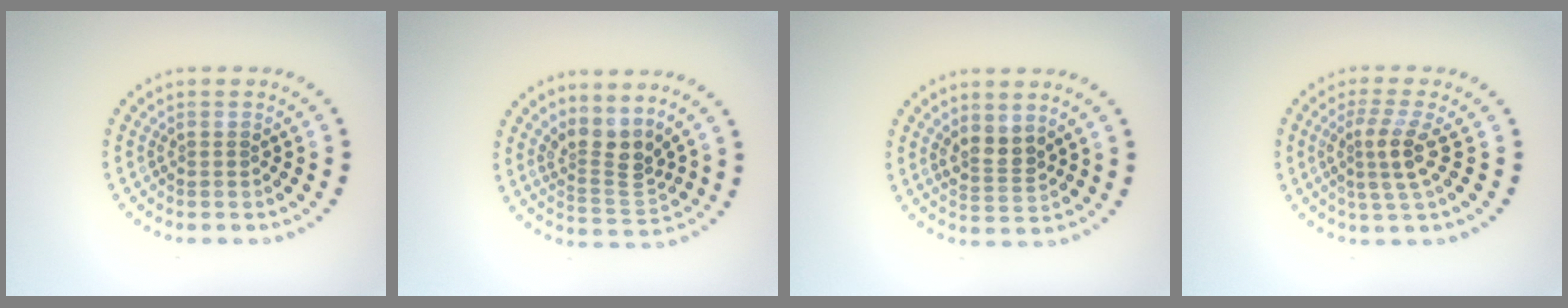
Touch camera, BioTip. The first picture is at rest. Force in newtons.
{"total": 3.3, "press": 2.3, "slide": 2.3}
{"total": 2.5, "press": 2.2, "slide": 1.1}
{"total": 2.9, "press": 2.4, "slide": 1.7}